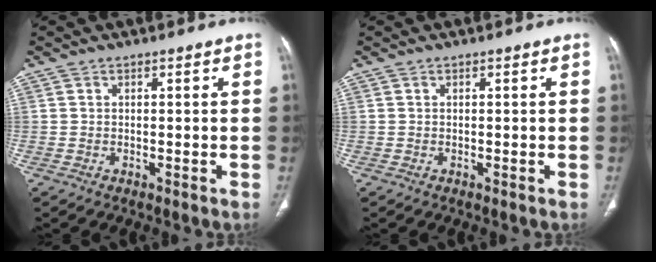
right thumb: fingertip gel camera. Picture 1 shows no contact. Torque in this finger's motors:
{"motor_torque": [0.00, 0.00, -0.14, 0.14, 0.00]}